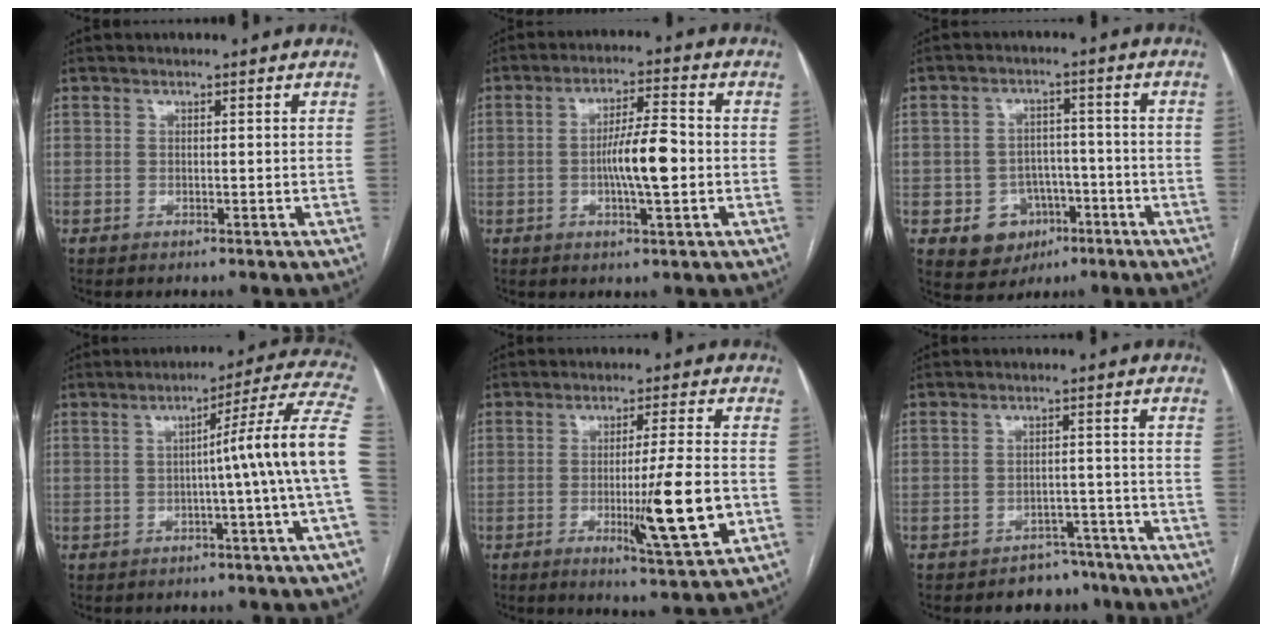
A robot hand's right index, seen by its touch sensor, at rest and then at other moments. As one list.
[{"total": 7.9, "force": [-1.1, 1.1, 7.8], "torque": [-0.137, 0.006, -0.021]}, {"total": 7.3, "force": [-3.0, 6.4, 2.1], "torque": [-0.027, 0.016, -0.033]}, {"total": 12.5, "force": [-1.0, -2.4, 12.2], "torque": [-0.143, 0.024, -0.021]}, {"total": 11.4, "force": [-2.7, 0.0, 11.0], "torque": [-0.169, -0.024, -0.043]}, {"total": 5.1, "force": [-4.1, 3.1, -0.1], "torque": [0.018, 0.024, -0.056]}]